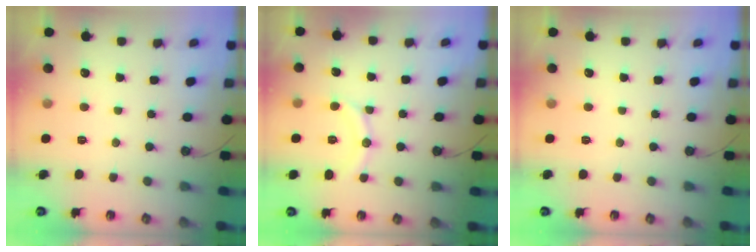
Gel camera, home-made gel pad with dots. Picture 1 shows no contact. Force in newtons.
{"total": 10.1, "press": 10.1, "slide": 0.7}
{"total": 0.0}